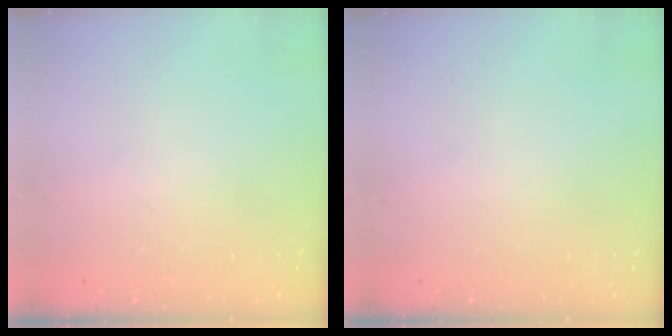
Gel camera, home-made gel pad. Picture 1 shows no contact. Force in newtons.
{"total": 0.0}